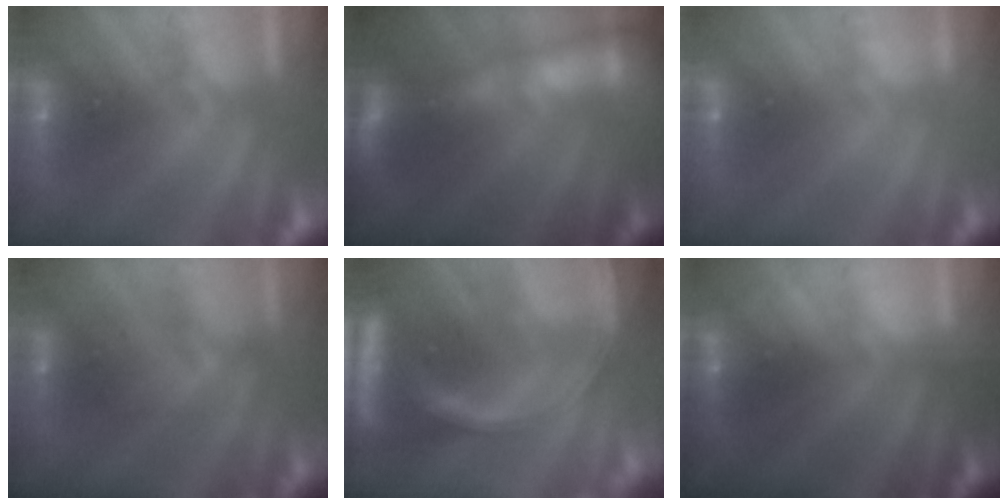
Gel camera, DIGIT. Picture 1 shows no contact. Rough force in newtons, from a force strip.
{"total": 8.1}
{"total": 3.6}
{"total": 2.3}
{"total": 7.4}
{"total": 1.5}